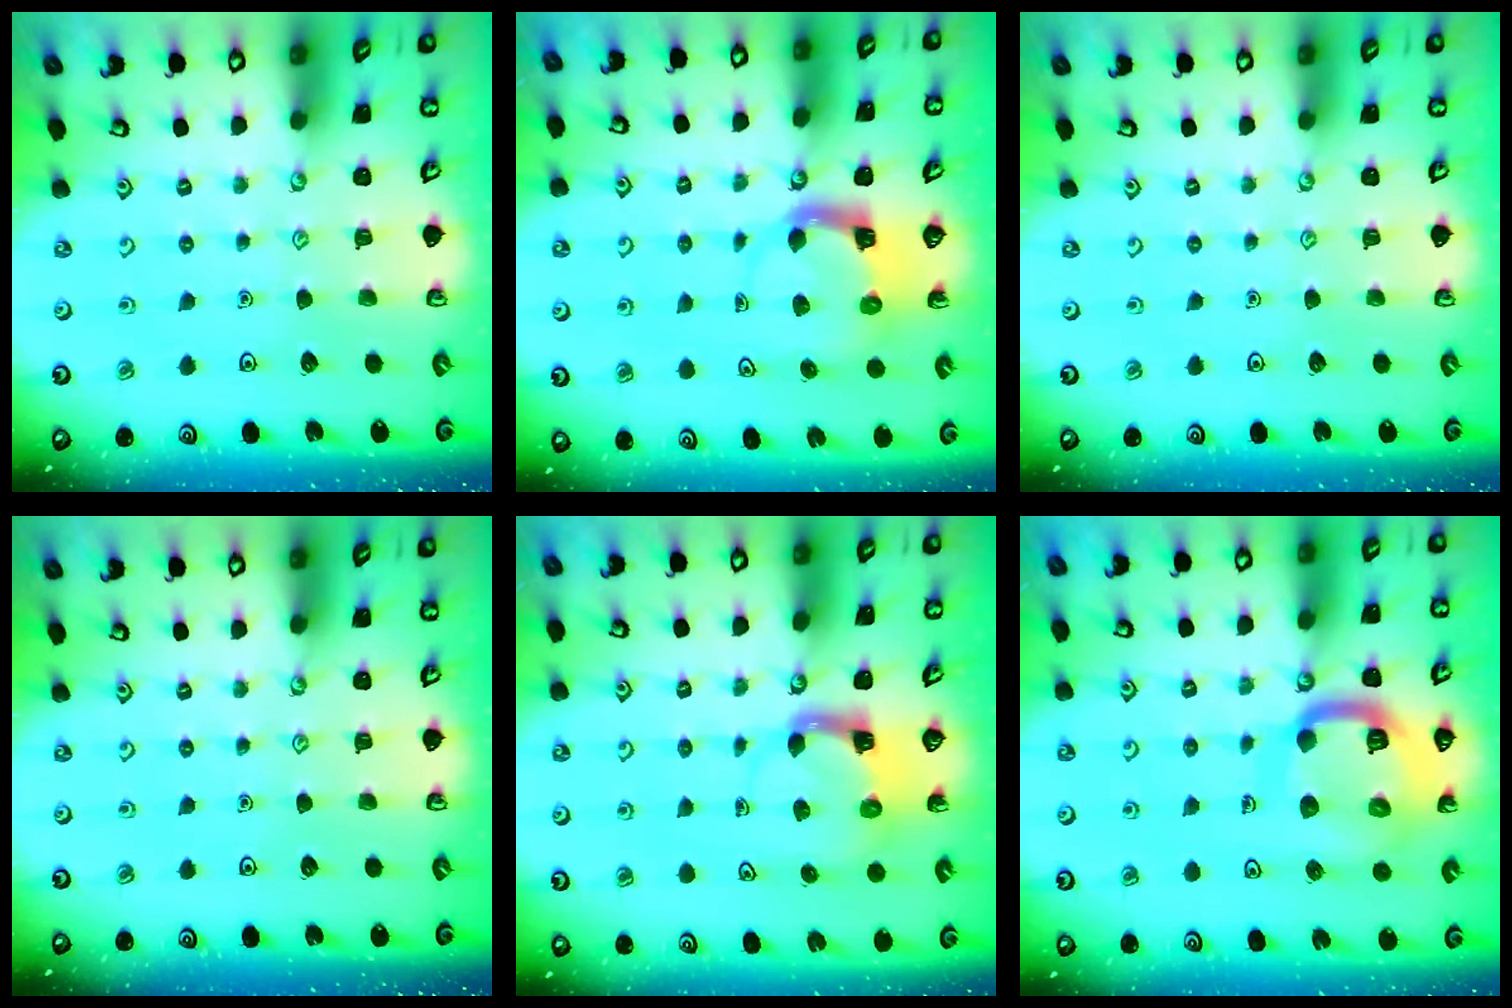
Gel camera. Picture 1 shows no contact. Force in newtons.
{"total": 3.7, "press": 3.6, "slide": 0.7}
{"total": 0.0}
{"total": 0.0}
{"total": 3.5, "press": 3.5, "slide": 0.5}
{"total": 17.4, "press": 17.3, "slide": 1.7}